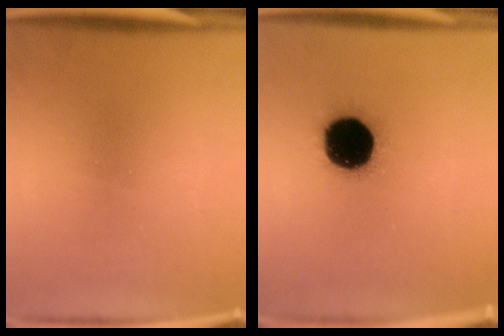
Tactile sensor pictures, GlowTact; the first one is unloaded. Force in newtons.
{"total": 19.3}